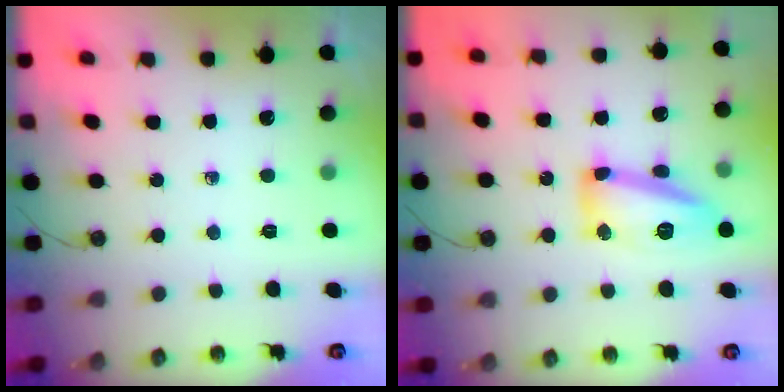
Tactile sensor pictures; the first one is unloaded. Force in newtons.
{"total": 14.0, "press": 13.9, "slide": 1.4}